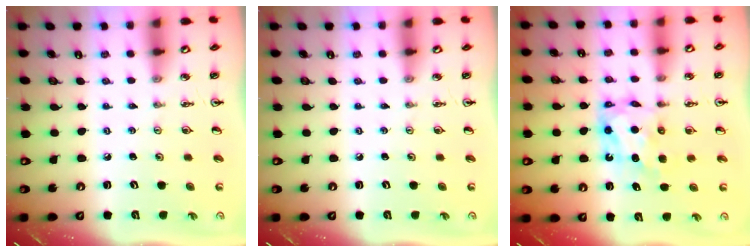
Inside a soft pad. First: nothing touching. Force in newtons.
{"total": 0.0}
{"total": 7.2, "press": 7.1, "slide": 0.5}